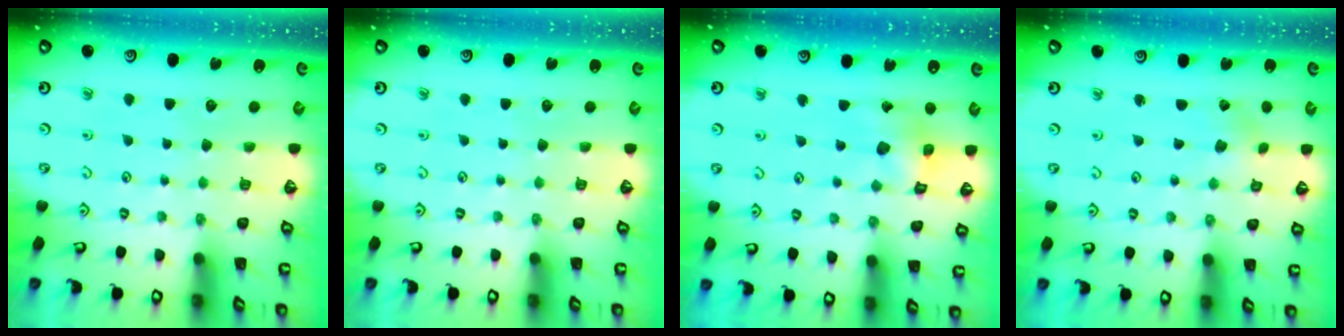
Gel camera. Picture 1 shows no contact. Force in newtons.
{"total": 0.0}
{"total": 9.7, "press": 9.6, "slide": 1.1}
{"total": 0.0}